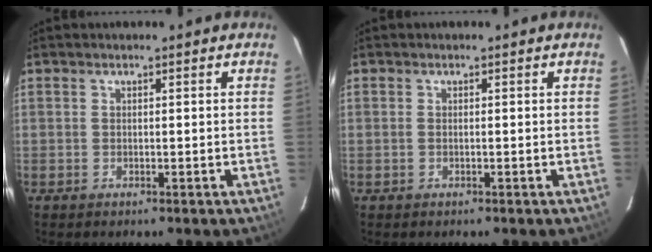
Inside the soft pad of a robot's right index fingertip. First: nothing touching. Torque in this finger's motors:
{"motor_torque": [-0.08, -0.02, -0.08, 0.00]}